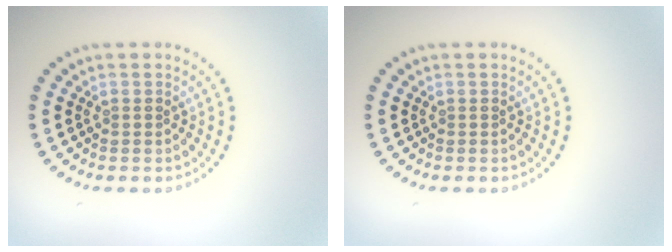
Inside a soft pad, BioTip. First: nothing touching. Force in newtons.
{"total": 0.0}